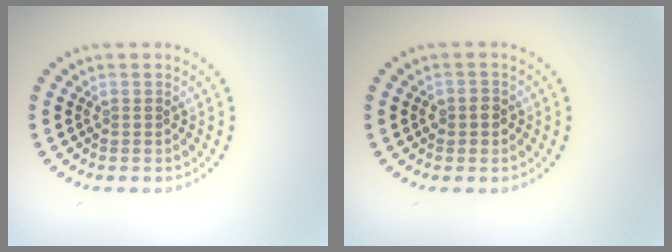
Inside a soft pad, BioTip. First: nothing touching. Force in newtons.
{"total": 1.4, "press": 1.3, "slide": 0.5}